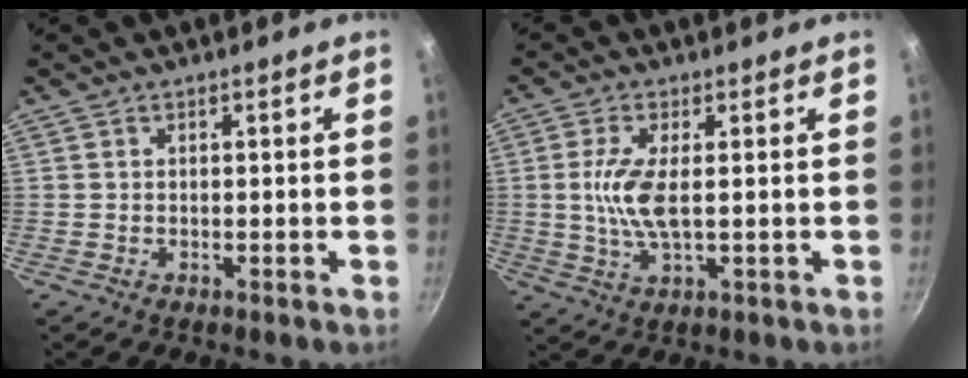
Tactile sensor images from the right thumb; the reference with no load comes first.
{"total": 7.0, "force": [0.4, 2.3, 6.6], "torque": [-0.147, -0.003, 0.008]}